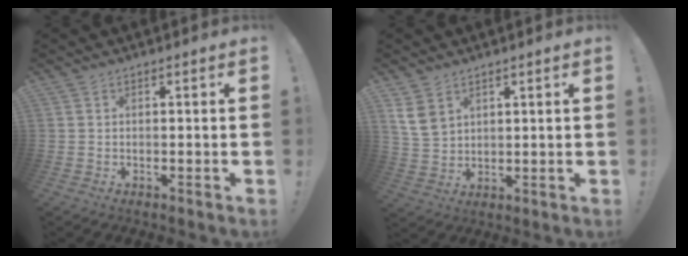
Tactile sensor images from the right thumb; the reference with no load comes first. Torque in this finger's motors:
{"motor_torque": [-0.31, 0.49, 0.43, 0.33, 0.03]}